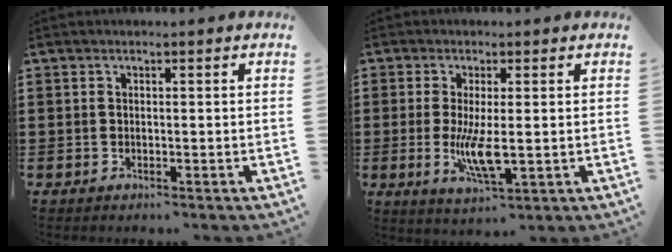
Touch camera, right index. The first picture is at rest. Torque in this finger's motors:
{"motor_torque": [1.10, 1.04, 0.58, 0.20]}